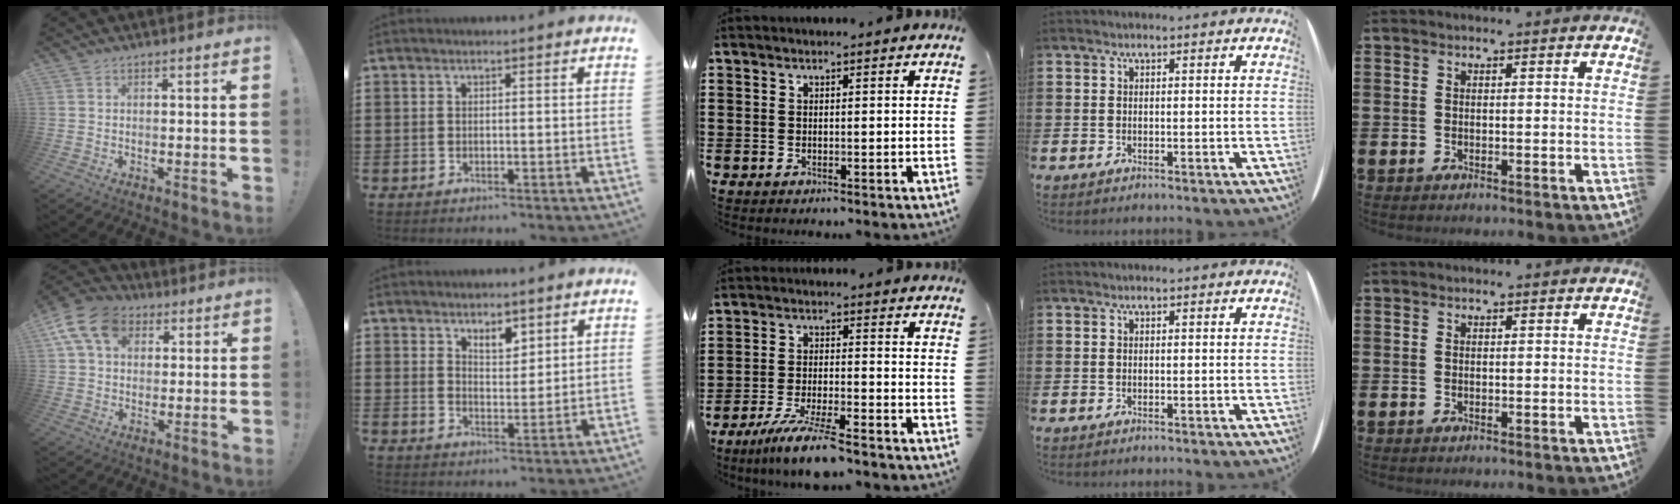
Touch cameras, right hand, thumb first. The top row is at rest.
{"thumb": {"total": 14.0, "force": [5.2, 10.1, 8.1], "torque": [-0.139, -0.011, 0.104]}, "index": {"total": 3.7, "force": [3.0, 1.7, 1.3], "torque": [-0.025, 0.001, 0.053]}, "middle": {"total": 6.9, "force": [-5.7, 0.0, 3.9], "torque": [-0.078, -0.016, -0.105]}}